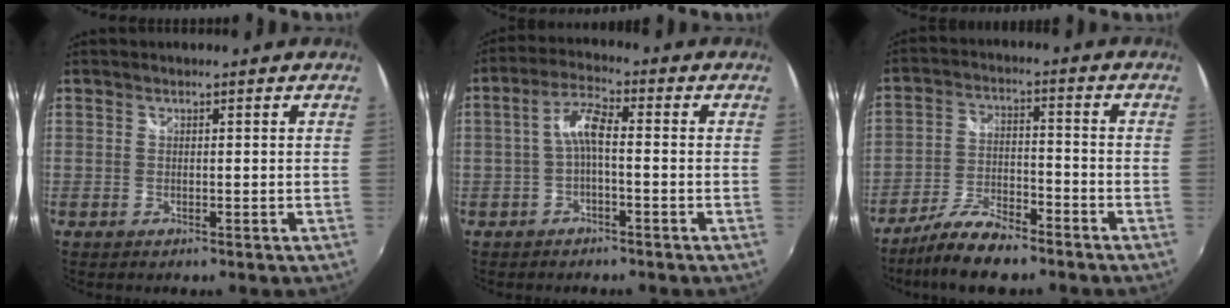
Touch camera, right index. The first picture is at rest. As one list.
[{"total": 4.9, "force": [-1.0, 1.2, 4.7], "torque": [-0.099, 0.014, -0.022]}, {"total": 10.2, "force": [-8.2, 2.8, 5.4], "torque": [-0.125, -0.009, -0.152]}]